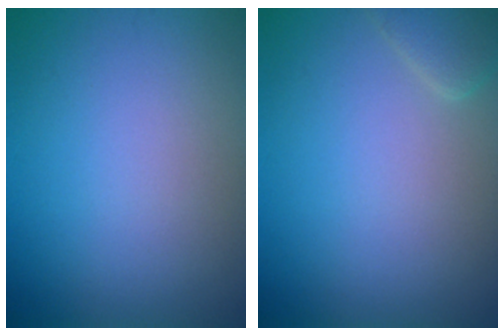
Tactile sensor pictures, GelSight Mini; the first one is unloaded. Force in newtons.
{"total": 1.7, "press": 1.7, "slide": 0.1}